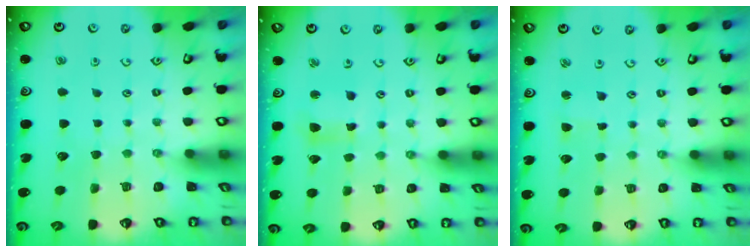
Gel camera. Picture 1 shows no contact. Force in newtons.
{"total": 6.2, "press": 6.1, "slide": 0.9}
{"total": 1.5, "press": 1.5, "slide": 0.1}